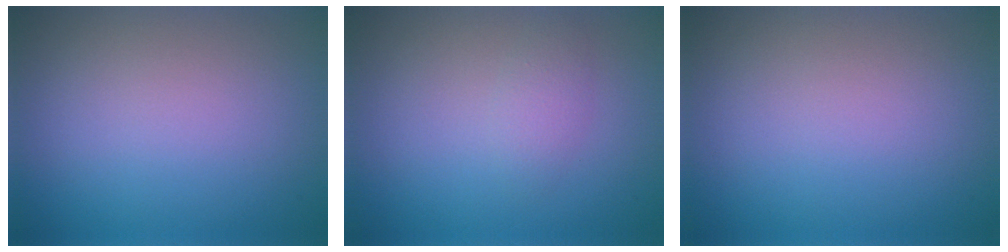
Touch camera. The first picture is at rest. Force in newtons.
{"total": 1.4, "press": 1.4, "slide": 0.0}
{"total": 0.0}